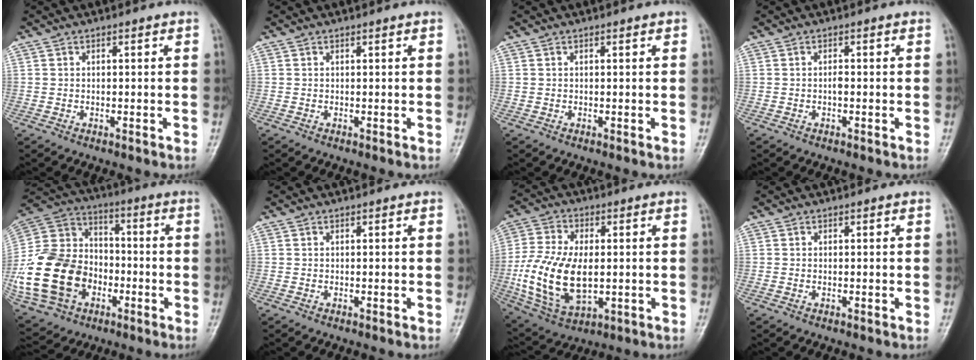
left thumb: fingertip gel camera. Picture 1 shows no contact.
{"total": 0.0}
{"total": 0.6, "force": [0.4, 0.3, 0.4], "torque": [-0.003, -0.002, 0.005]}
{"total": 0.8, "force": [-0.2, 0.3, 0.8], "torque": [-0.013, 0.000, -0.004]}
{"total": 23.1, "force": [-6.2, 18.0, 13.2], "torque": [-0.255, 0.049, -0.102]}
{"total": 0.0}
{"total": 16.8, "force": [-1.3, 9.7, 13.6], "torque": [-0.273, -0.007, -0.014]}
{"total": 0.0}